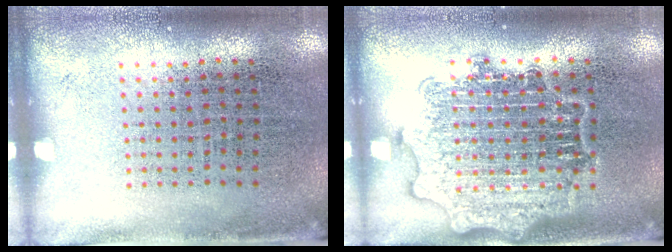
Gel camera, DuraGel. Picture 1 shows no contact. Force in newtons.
{"total": 2.4, "press": 2.4, "slide": 0.3}